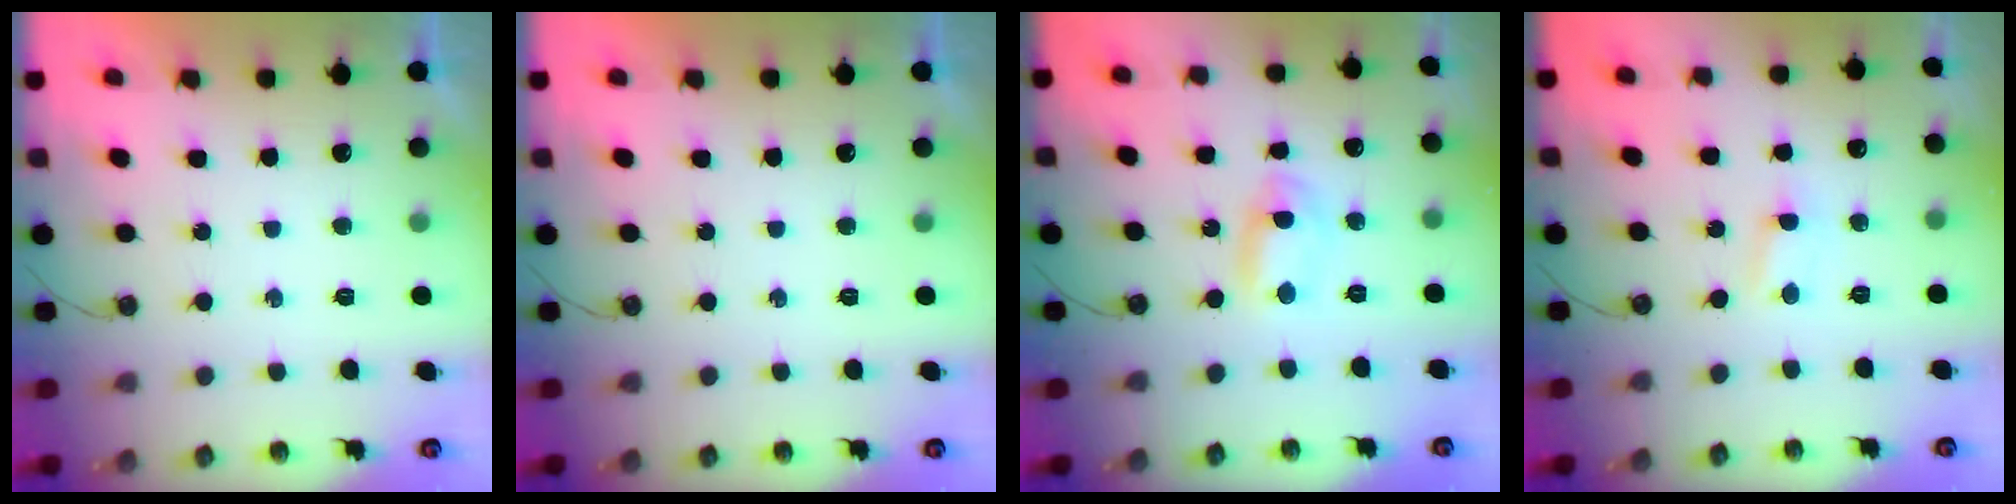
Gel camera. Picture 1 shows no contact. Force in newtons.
{"total": 0.0}
{"total": 2.3, "press": 2.0, "slide": 1.2}
{"total": 1.0, "press": 1.0, "slide": 0.1}